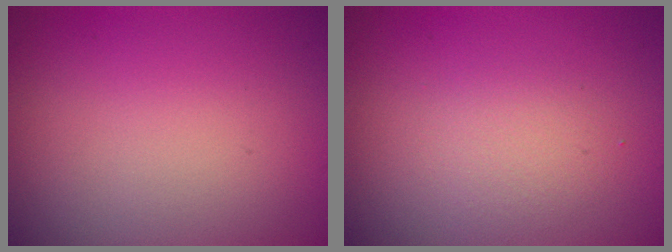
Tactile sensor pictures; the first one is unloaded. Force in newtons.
{"total": 1.9, "press": 1.9, "slide": 0.1}